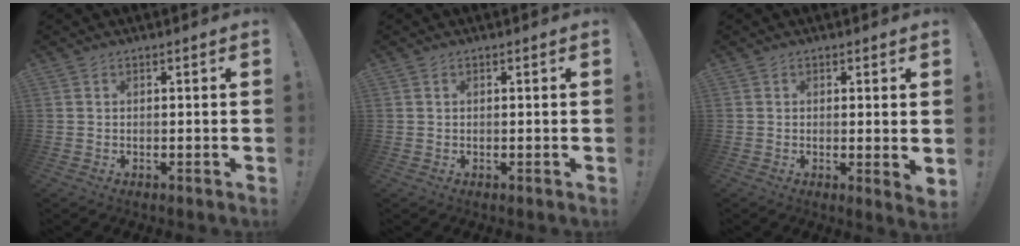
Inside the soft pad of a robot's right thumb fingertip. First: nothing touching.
{"total": 0.0}
{"total": 2.6, "force": [0.8, 0.5, 2.4], "torque": [-0.020, -0.010, 0.013]}